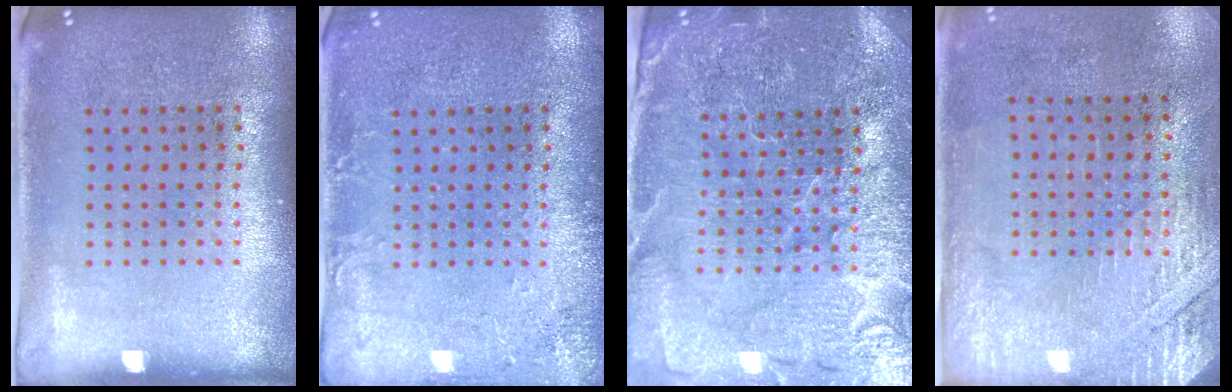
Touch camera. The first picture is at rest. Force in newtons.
{"total": 2.1, "press": 2.1, "slide": 0.1}
{"total": 4.1, "press": 4.0, "slide": 1.2}
{"total": 2.8, "press": 2.4, "slide": 1.4}